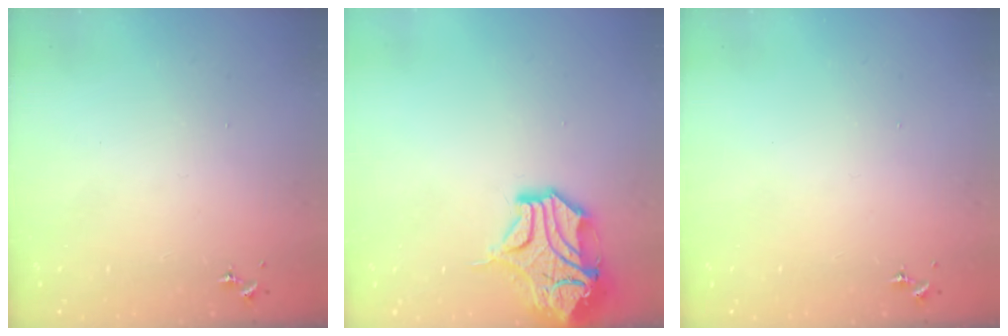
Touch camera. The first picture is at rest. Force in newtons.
{"total": 15.8, "press": 15.6, "slide": 2.5}
{"total": 0.0}